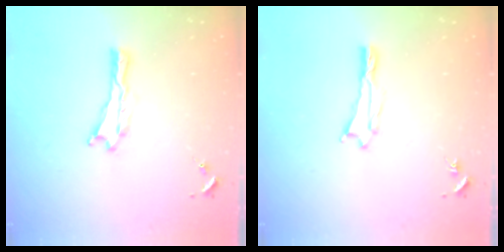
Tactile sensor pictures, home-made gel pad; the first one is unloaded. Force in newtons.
{"total": 0.7, "press": 0.7, "slide": 0.1}